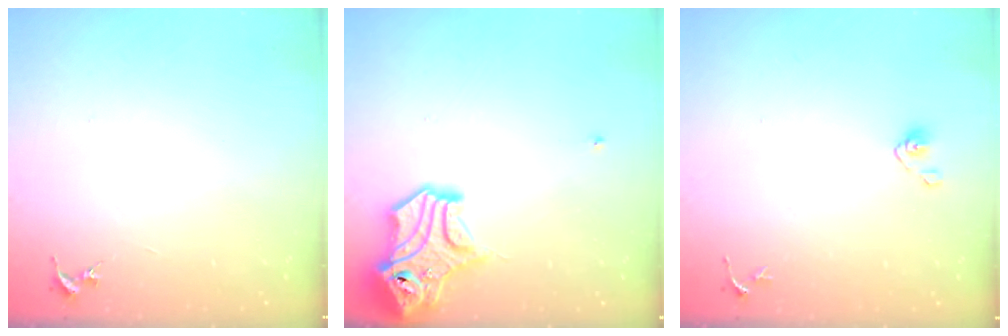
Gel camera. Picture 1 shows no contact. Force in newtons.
{"total": 14.1, "press": 14.0, "slide": 1.9}
{"total": 4.9, "press": 4.6, "slide": 1.8}